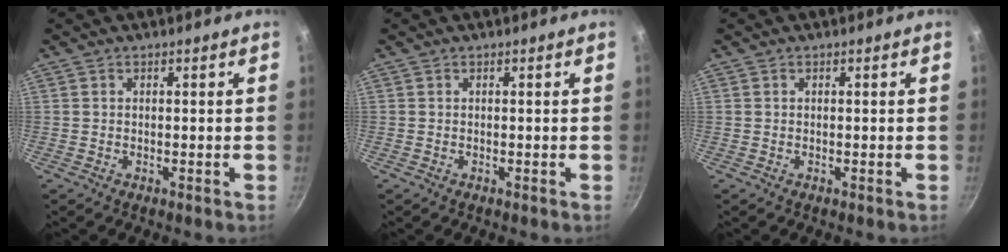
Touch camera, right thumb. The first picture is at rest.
{"total": 0.0}
{"total": 0.0}